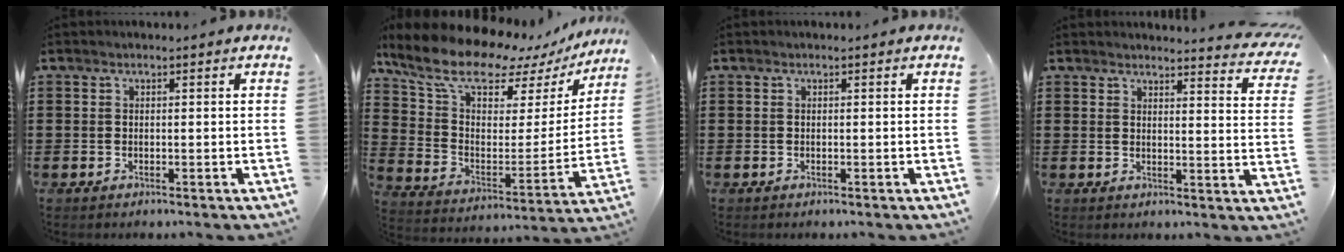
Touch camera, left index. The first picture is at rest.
{"total": 11.5, "force": [9.6, 3.9, 5.0], "torque": [-0.131, -0.065, 0.163]}
{"total": 0.0}
{"total": 3.1, "force": [3.0, -0.1, 0.7], "torque": [-0.013, -0.022, 0.049]}